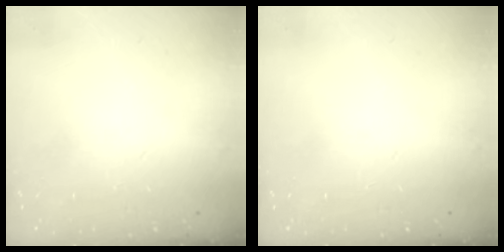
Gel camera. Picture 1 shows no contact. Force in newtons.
{"total": 0.0}